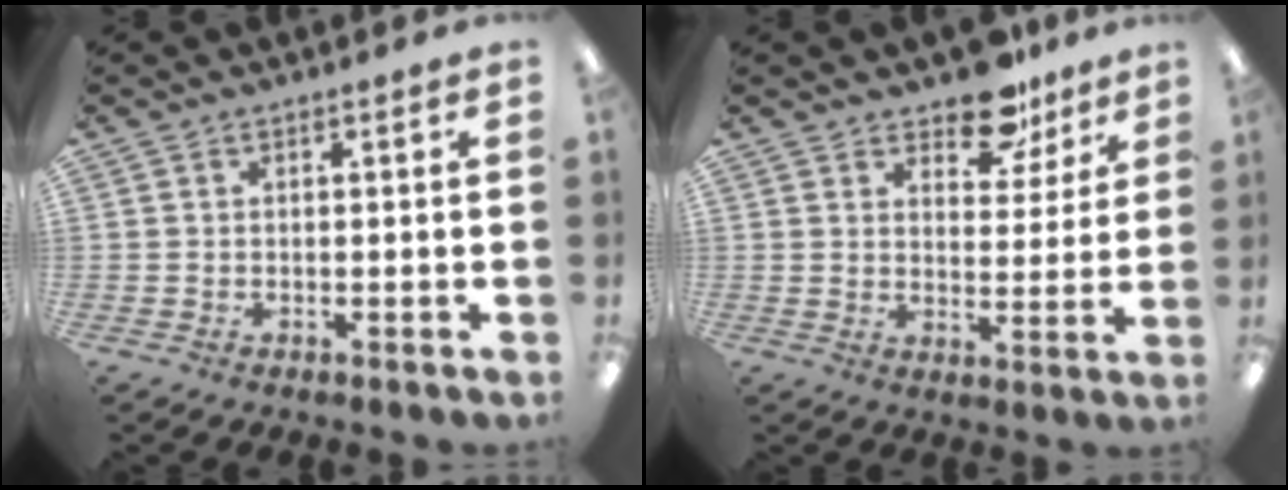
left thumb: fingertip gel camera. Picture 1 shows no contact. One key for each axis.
{"total": 10.0, "fx": 8.1, "fy": 4.9, "fz": 3.2, "tx": -0.037, "ty": -0.053, "tz": 0.146}